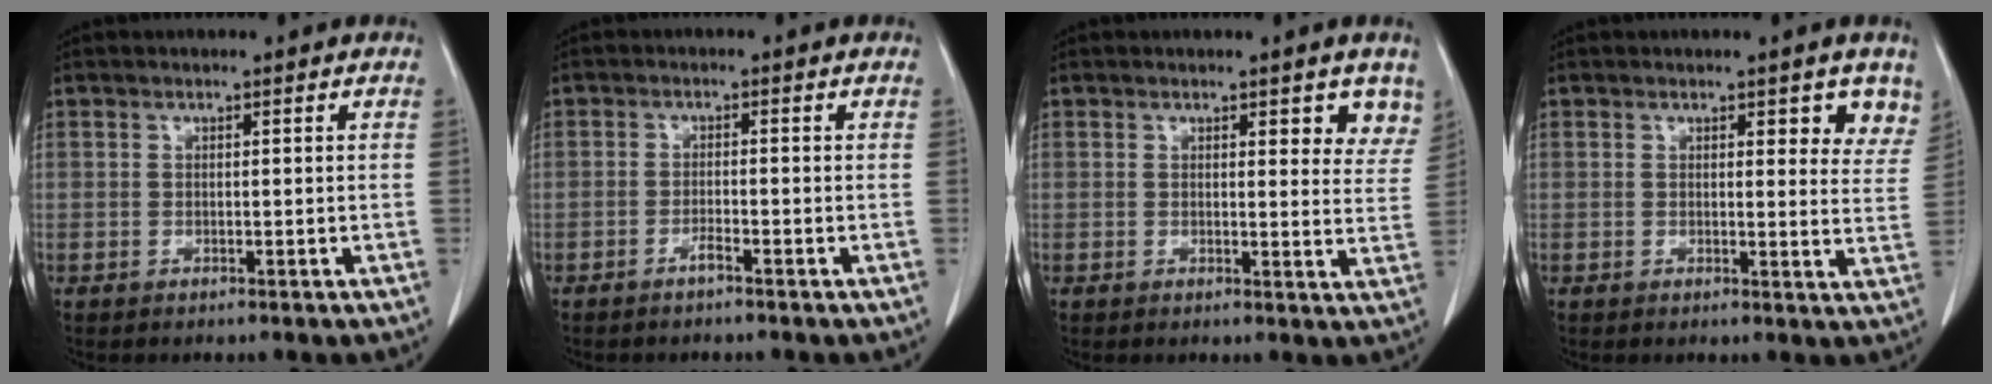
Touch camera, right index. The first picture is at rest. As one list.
[{"total": 1.5, "force": [-1.2, -0.1, 1.0], "torque": [-0.019, 0.001, -0.023]}, {"total": 5.4, "force": [3.9, 1.8, 3.2], "torque": [-0.019, -0.015, 0.033]}, {"total": 5.6, "force": [4.0, 1.9, 3.4], "torque": [-0.021, -0.015, 0.033]}]